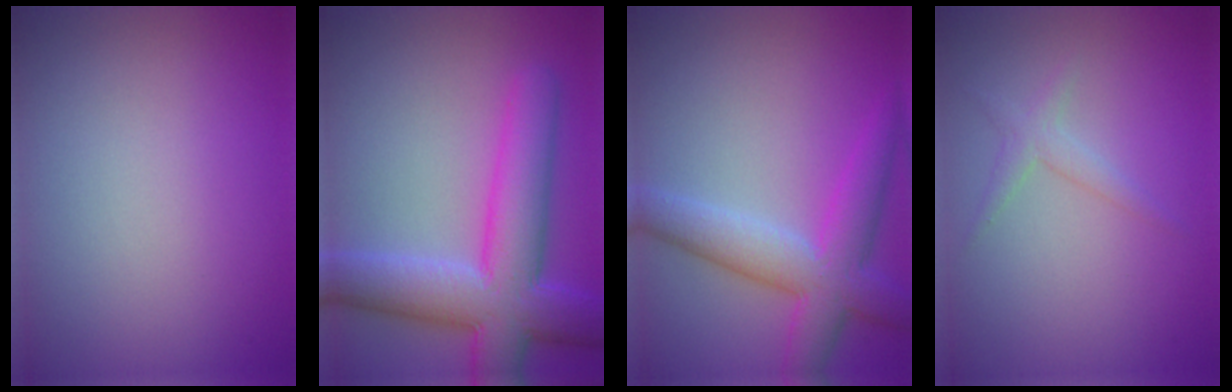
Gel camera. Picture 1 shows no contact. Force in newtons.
{"total": 9.3, "press": 9.3, "slide": 0.4}
{"total": 6.2, "press": 6.2, "slide": 0.3}
{"total": 1.4, "press": 1.4, "slide": 0.1}